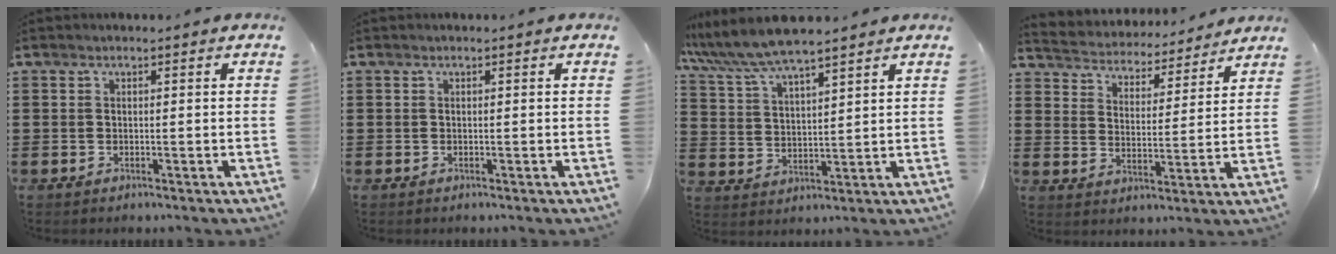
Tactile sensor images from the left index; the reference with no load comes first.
{"total": 0.0}
{"total": 7.4, "force": [6.4, 0.8, 3.5], "torque": [-0.090, -0.020, 0.115]}
{"total": 4.1, "force": [4.0, 0.3, -0.2], "torque": [-0.023, -0.035, 0.064]}